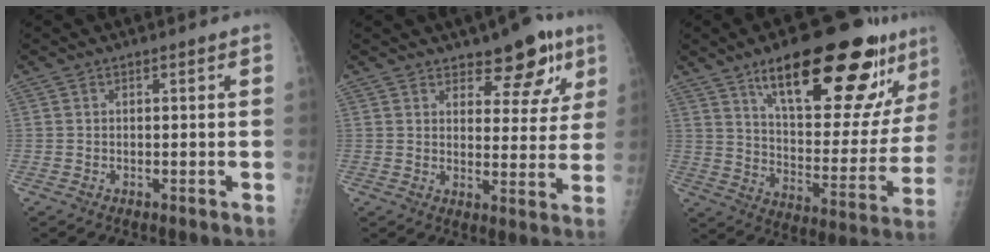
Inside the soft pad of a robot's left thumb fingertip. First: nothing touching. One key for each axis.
{"total": 9.7, "fx": 6.4, "fy": 4.5, "fz": 5.7, "tx": -0.034, "ty": -0.035, "tz": 0.087}
{"total": 27.4, "fx": 16.8, "fy": 8.7, "fz": 19.9, "tx": -0.247, "ty": -0.058, "tz": 0.258}